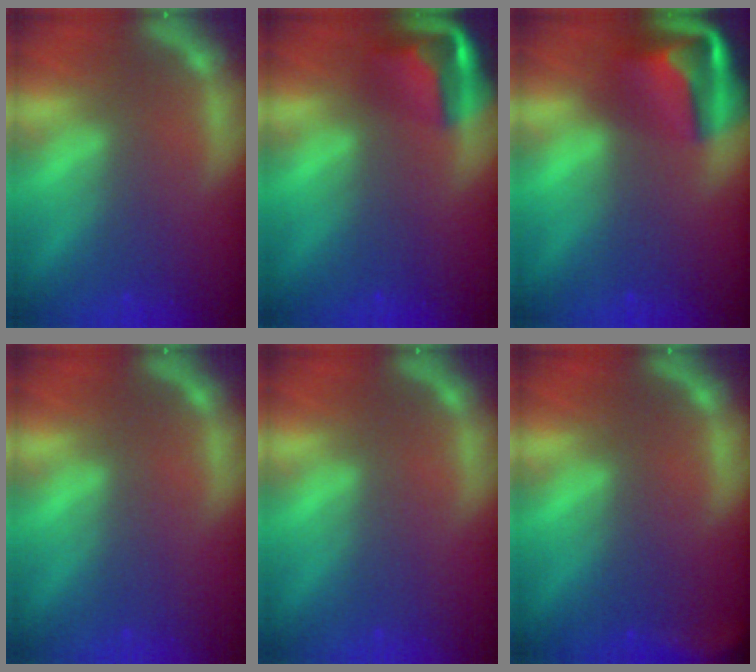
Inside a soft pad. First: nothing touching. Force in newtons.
{"total": 5.9}
{"total": 8.4}
{"total": 0.0}
{"total": 0.0}
{"total": 5.0}